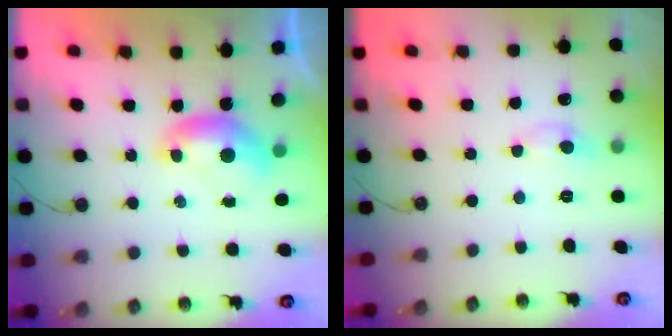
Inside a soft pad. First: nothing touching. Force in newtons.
{"total": 0.9, "press": 0.7, "slide": 0.5}